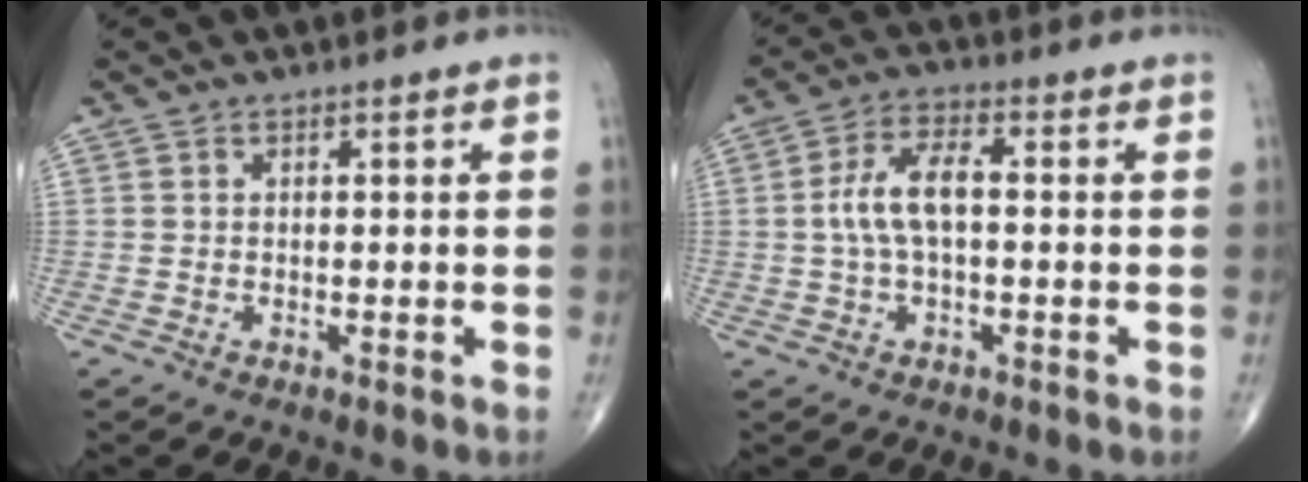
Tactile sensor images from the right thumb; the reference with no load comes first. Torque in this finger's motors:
{"motor_torque": [0.04, 0.03, 0.71, 0.02, 0.16]}